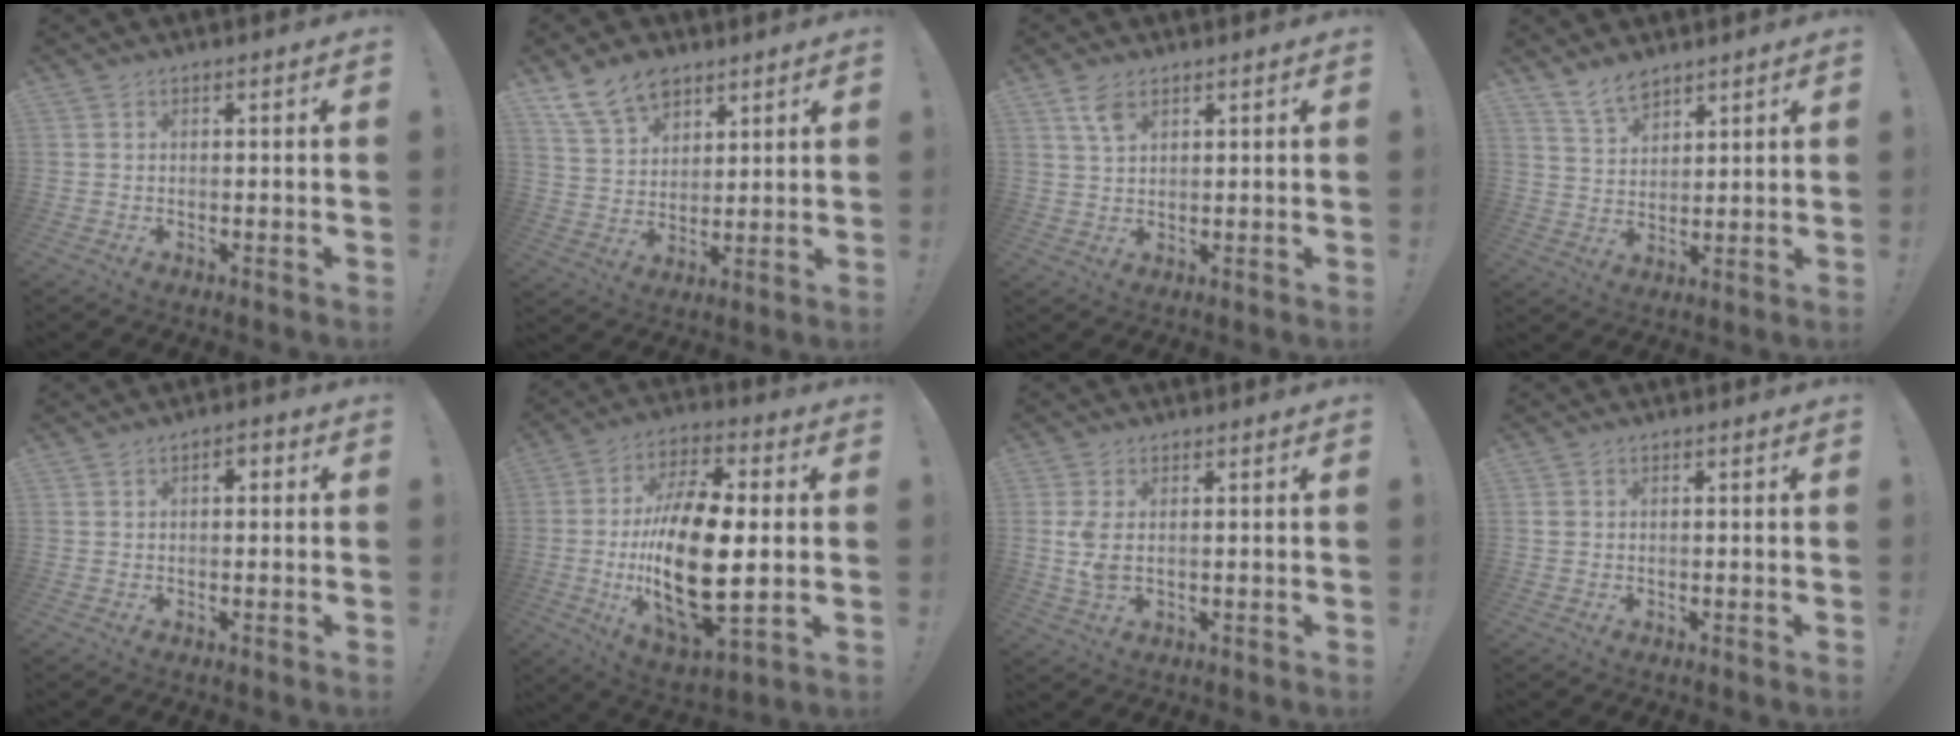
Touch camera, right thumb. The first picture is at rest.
{"total": 11.7, "force": [8.2, 7.2, 4.1], "torque": [-0.078, -0.045, 0.161]}
{"total": 4.8, "force": [2.7, 2.4, 3.1], "torque": [-0.057, -0.008, 0.051]}
{"total": 7.3, "force": [6.1, 3.2, 2.3], "torque": [-0.046, -0.034, 0.118]}
{"total": 2.3, "force": [-0.1, 1.5, 1.7], "torque": [-0.023, 0.007, -0.006]}
{"total": 23.9, "force": [-1.4, 10.6, 21.4], "torque": [-0.420, -0.007, -0.024]}
{"total": 5.0, "force": [1.0, 2.5, 4.2], "torque": [-0.081, -0.005, 0.015]}
{"total": 0.6, "force": [0.0, 0.5, 0.4], "torque": [-0.010, 0.005, 0.001]}